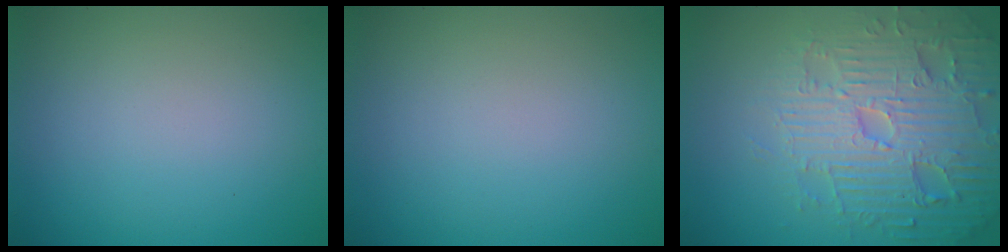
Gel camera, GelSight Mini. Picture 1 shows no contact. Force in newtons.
{"total": 0.0}
{"total": 6.0, "press": 5.9, "slide": 1.5}